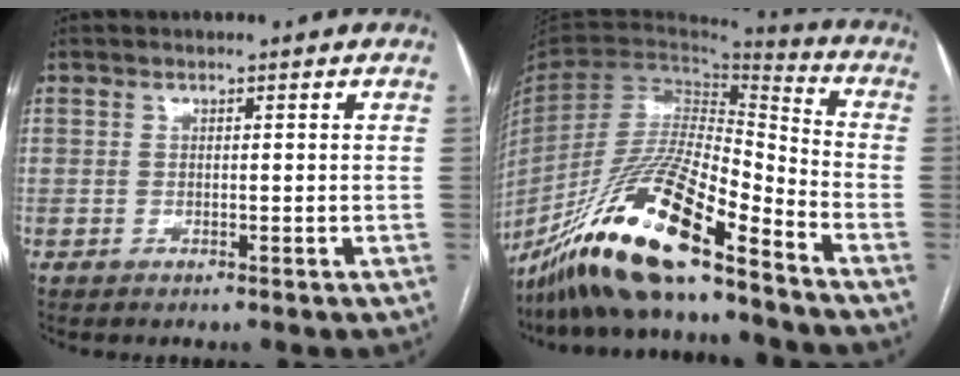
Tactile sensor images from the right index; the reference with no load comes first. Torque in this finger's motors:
{"motor_torque": [1.03, -1.11, 0.73, 0.18]}